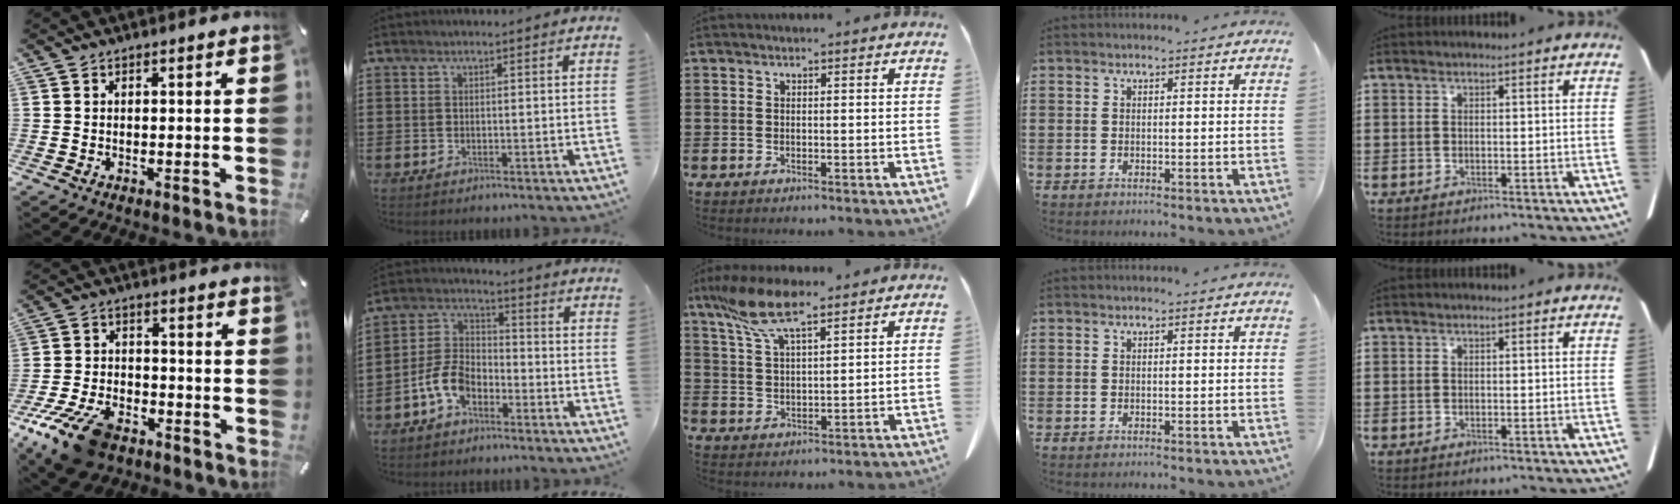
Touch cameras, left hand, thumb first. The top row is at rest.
{"thumb": {"total": 14.0, "force": [-9.4, 6.9, 7.8], "torque": [-0.150, 0.048, -0.166]}, "index": {"total": 7.2, "force": [-4.1, 4.1, 4.2], "torque": [-0.115, 0.006, -0.087]}, "middle": {"total": 9.4, "force": [6.8, 2.3, 6.1], "torque": [-0.143, -0.015, 0.123]}}